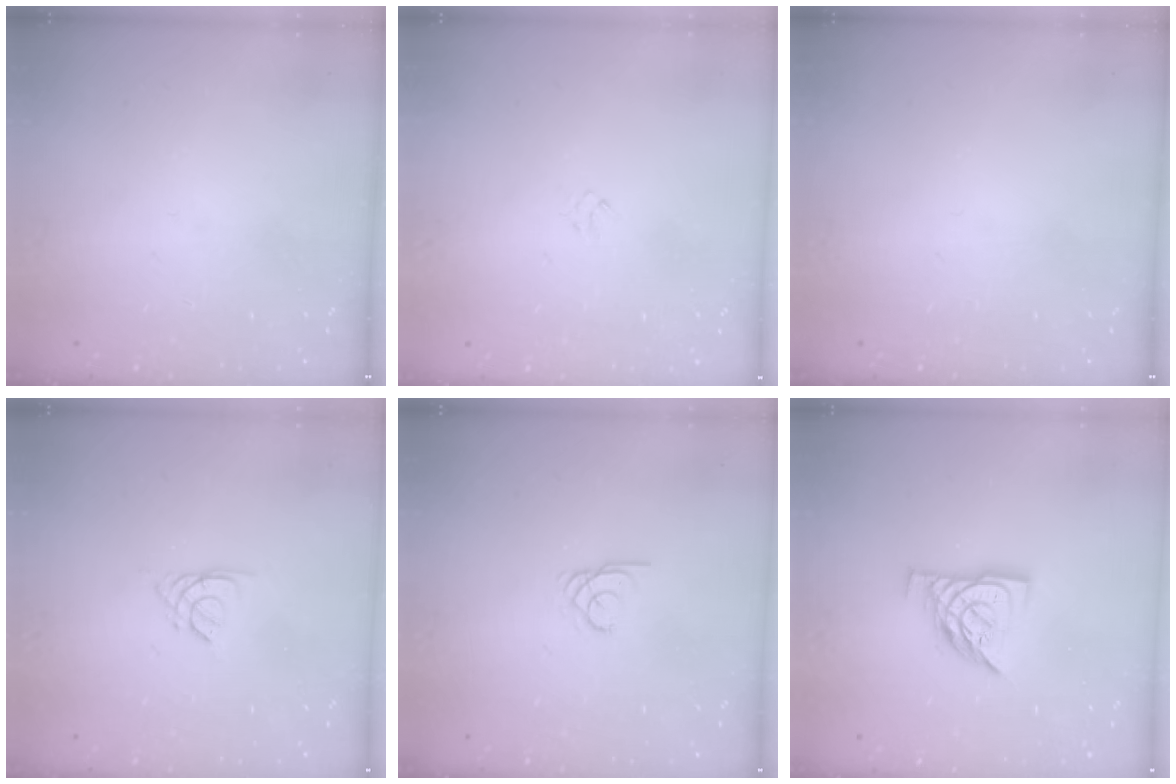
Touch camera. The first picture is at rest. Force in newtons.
{"total": 1.3, "press": 1.2, "slide": 0.5}
{"total": 0.0}
{"total": 2.6, "press": 2.6, "slide": 0.3}
{"total": 1.9, "press": 1.9, "slide": 0.0}
{"total": 10.7, "press": 10.6, "slide": 1.0}